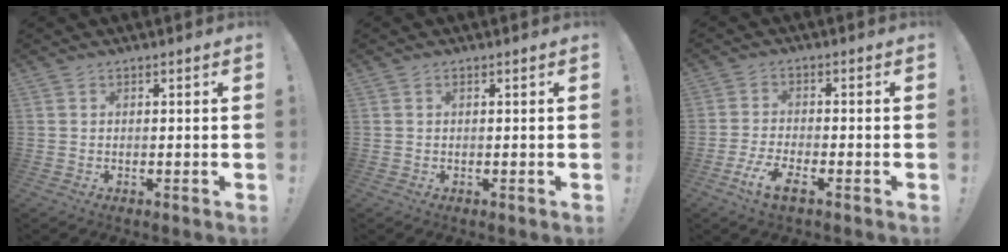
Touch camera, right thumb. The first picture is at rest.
{"total": 0.0}
{"total": 7.3, "force": [-3.9, 2.7, 5.6], "torque": [-0.116, 0.003, -0.069]}